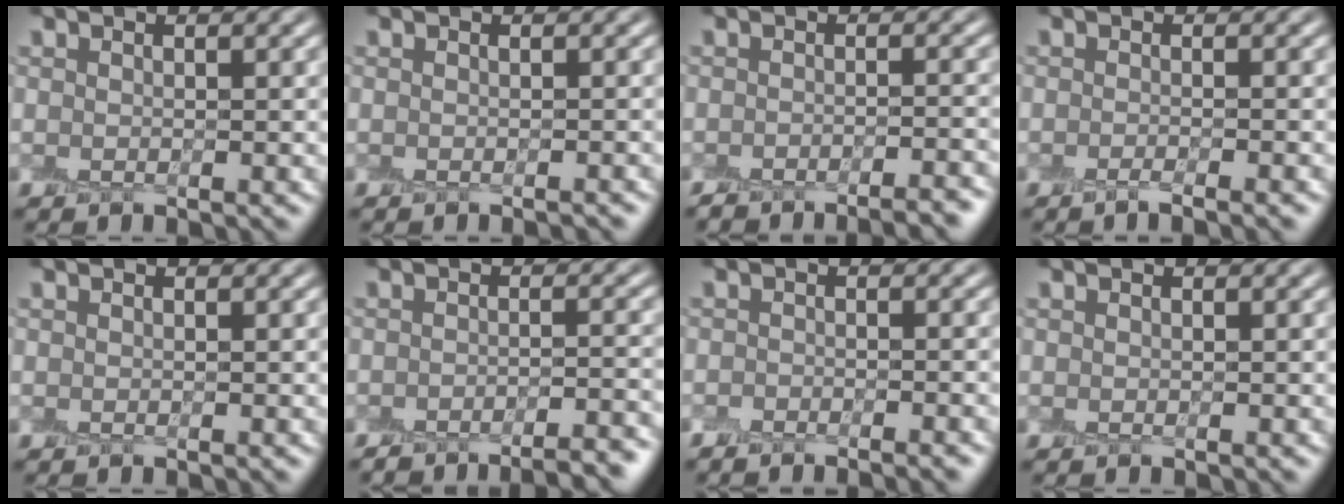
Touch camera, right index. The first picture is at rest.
{"total": 1.0, "force": [-0.7, 0.3, 0.7], "torque": [-0.004, 0.000, -0.013]}
{"total": 4.0, "force": [-3.6, 0.6, 1.7], "torque": [-0.022, 0.008, -0.049]}
{"total": 2.2, "force": [-1.3, 0.5, 1.7], "torque": [-0.010, -0.003, -0.025]}
{"total": 0.0}
{"total": 4.7, "force": [-4.0, 0.8, 2.3], "torque": [-0.029, 0.006, -0.057]}
{"total": 2.5, "force": [-2.1, 0.4, 1.2], "torque": [-0.015, 0.004, -0.031]}
{"total": 0.0}